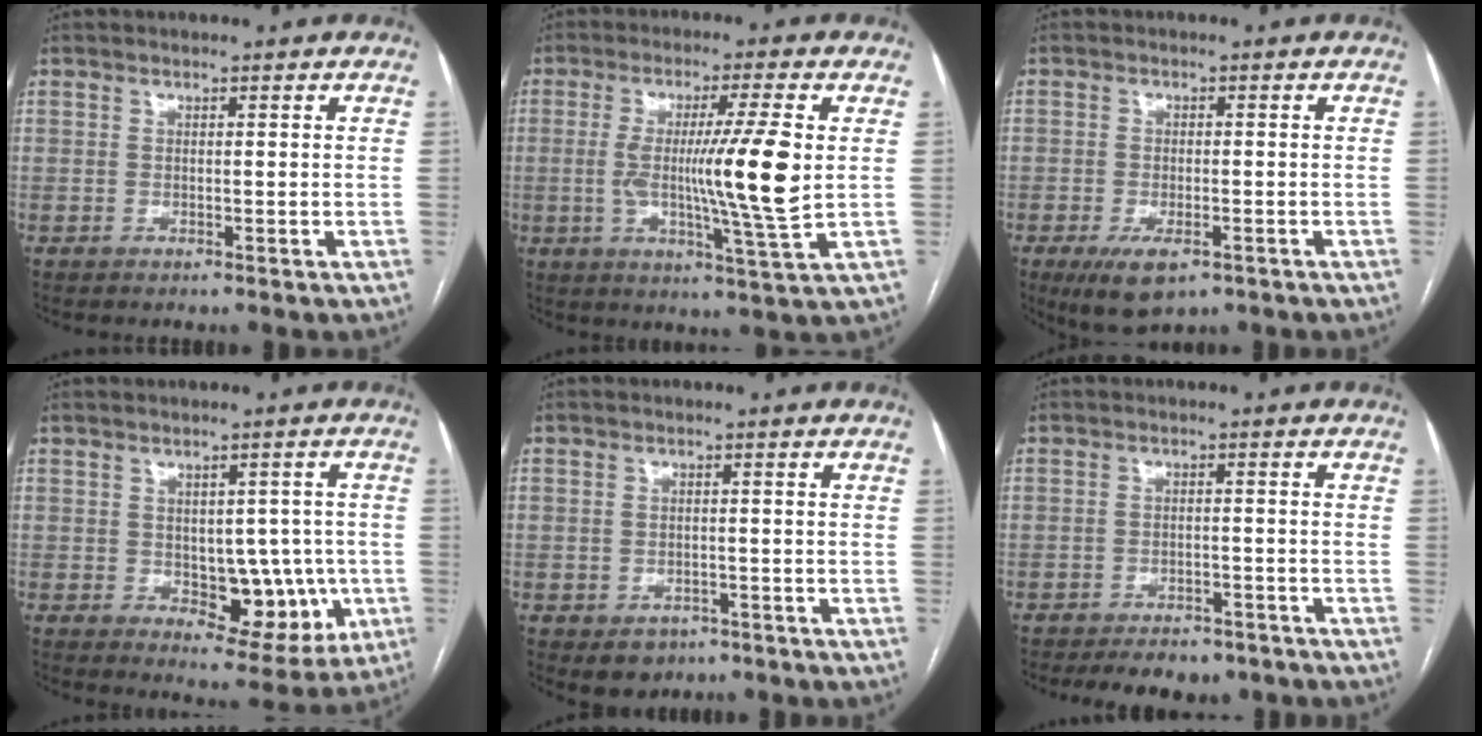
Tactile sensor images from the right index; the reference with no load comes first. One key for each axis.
{"total": 12.4, "fx": 0.4, "fy": -0.8, "fz": 12.4, "tx": -0.219, "ty": -0.013, "tz": 0.004}
{"total": 6.0, "fx": -3.3, "fy": 2.7, "fz": 4.2, "tx": -0.073, "ty": -0.008, "tz": -0.047}
{"total": 13.2, "fx": -1.9, "fy": 7.2, "fz": 10.9, "tx": -0.116, "ty": 0.013, "tz": 0.000}
{"total": 3.7, "fx": -1.9, "fy": 3.0, "fz": 1.0, "tx": -0.004, "ty": 0.007, "tz": -0.015}
{"total": 7.8, "fx": -6.4, "fy": 3.3, "fz": 3.0, "tx": -0.035, "ty": 0.003, "tz": -0.082}